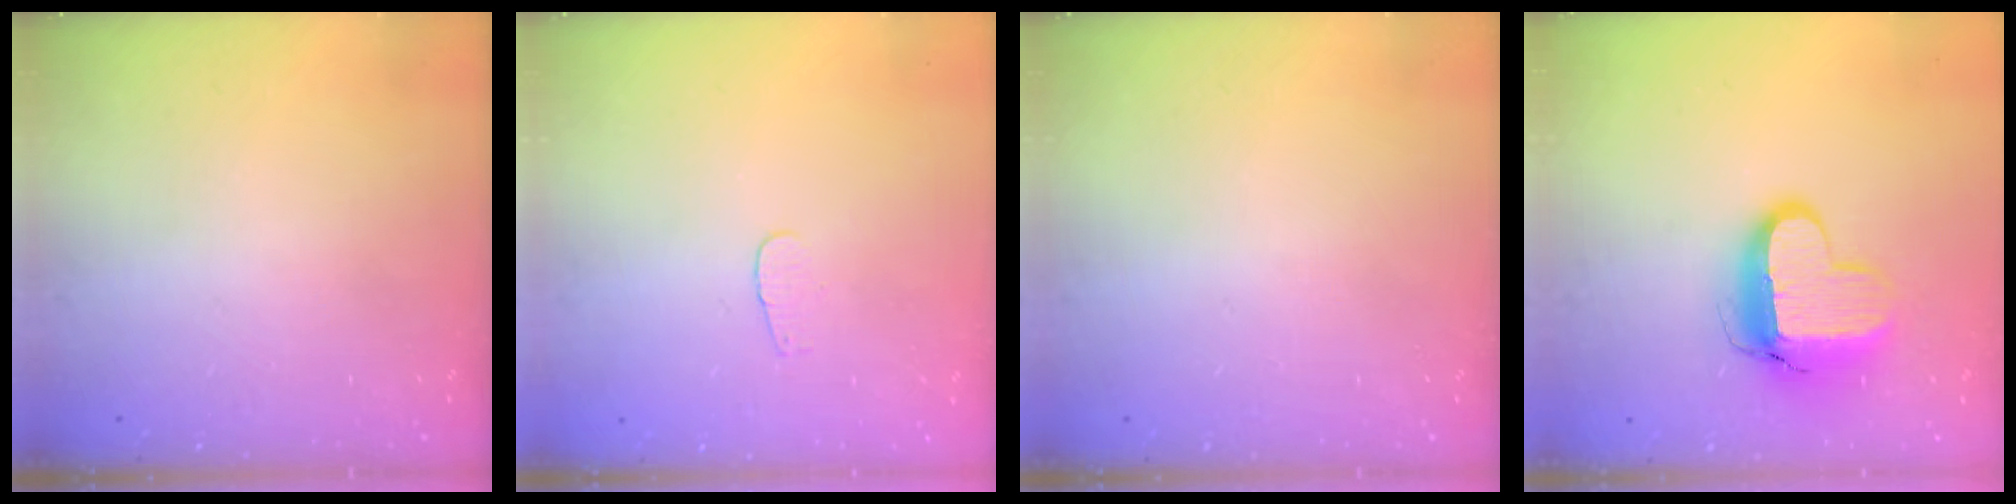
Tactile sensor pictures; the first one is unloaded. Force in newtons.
{"total": 3.2, "press": 3.2, "slide": 0.3}
{"total": 0.0}
{"total": 13.3, "press": 13.3, "slide": 1.0}